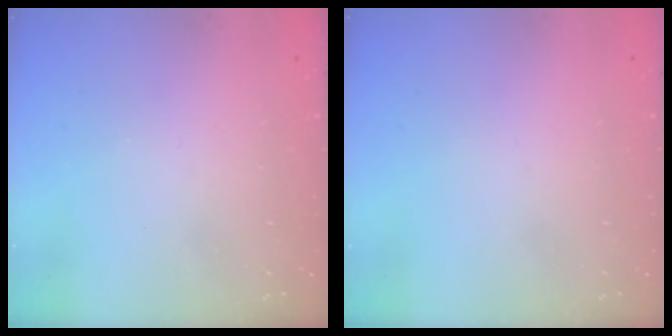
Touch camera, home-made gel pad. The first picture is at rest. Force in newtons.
{"total": 0.0}